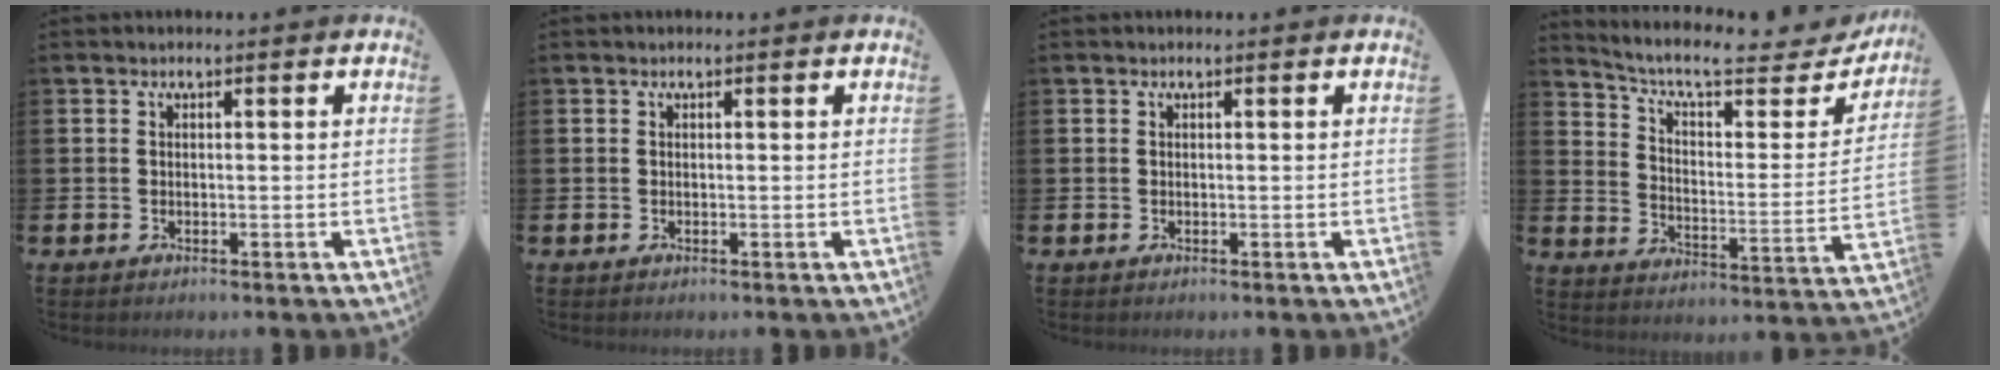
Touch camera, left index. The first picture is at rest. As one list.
[{"total": 0.0}, {"total": 0.0}, {"total": 8.4, "force": [7.2, 2.2, 3.6], "torque": [-0.093, -0.052, 0.117]}]